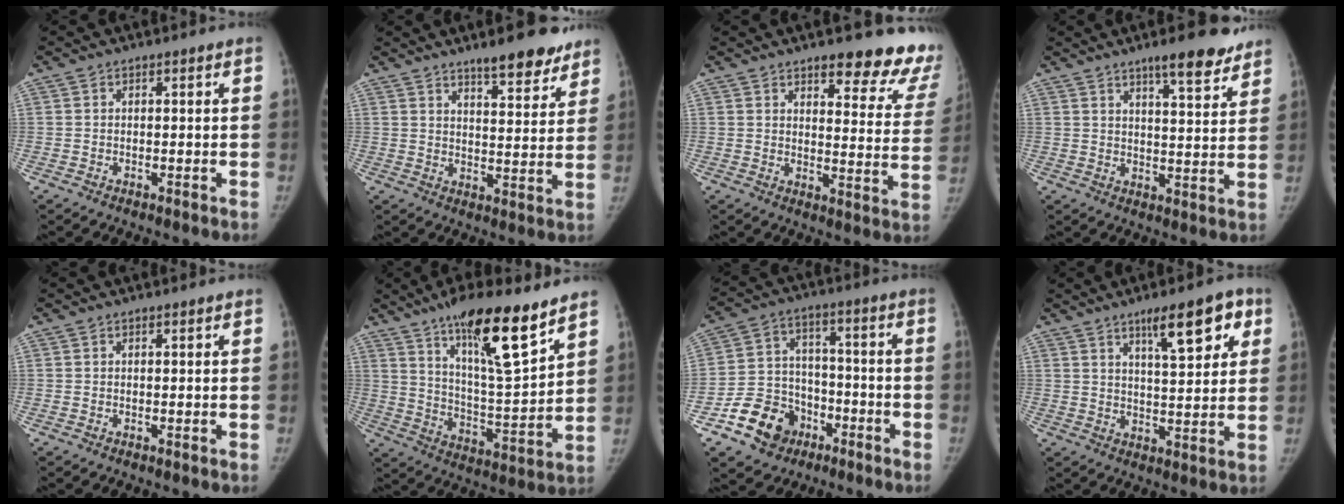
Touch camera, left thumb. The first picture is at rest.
{"total": 10.4, "force": [7.9, 3.0, 6.0], "torque": [-0.052, -0.050, 0.114]}
{"total": 17.2, "force": [14.5, 5.0, 7.6], "torque": [-0.044, -0.106, 0.157]}
{"total": 9.9, "force": [7.3, 2.3, 6.4], "torque": [-0.066, -0.041, 0.103]}
{"total": 0.0}
{"total": 19.0, "force": [12.4, 3.8, 13.8], "torque": [-0.206, -0.067, 0.214]}
{"total": 12.8, "force": [-7.0, 9.8, 4.4], "torque": [-0.045, 0.059, -0.114]}
{"total": 11.2, "force": [5.9, 3.4, 9.0], "torque": [-0.108, -0.022, 0.089]}